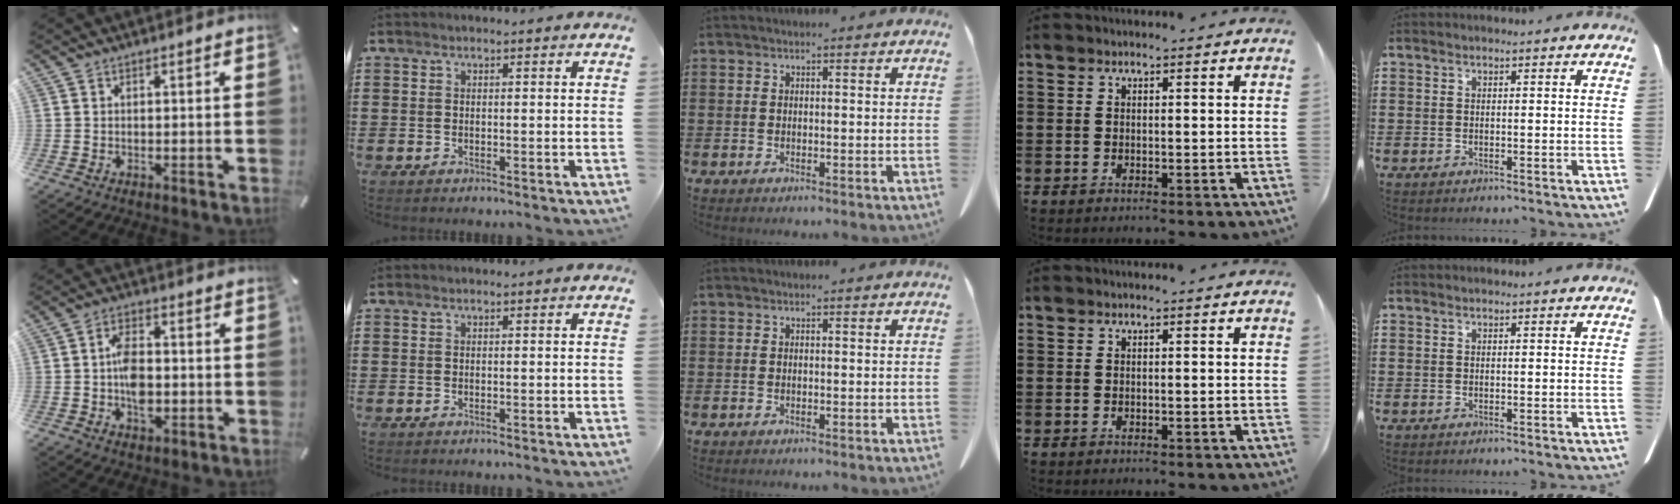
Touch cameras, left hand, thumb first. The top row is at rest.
{"thumb": {"total": 7.6, "force": [-1.1, 4.7, 5.9], "torque": [-0.105, 0.006, -0.019]}}